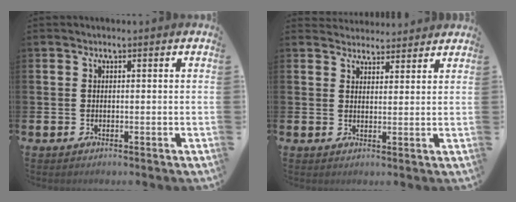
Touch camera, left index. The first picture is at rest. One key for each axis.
{"total": 3.3, "fx": 3.1, "fy": 0.9, "fz": -0.4, "tx": 0.004, "ty": -0.016, "tz": 0.057}